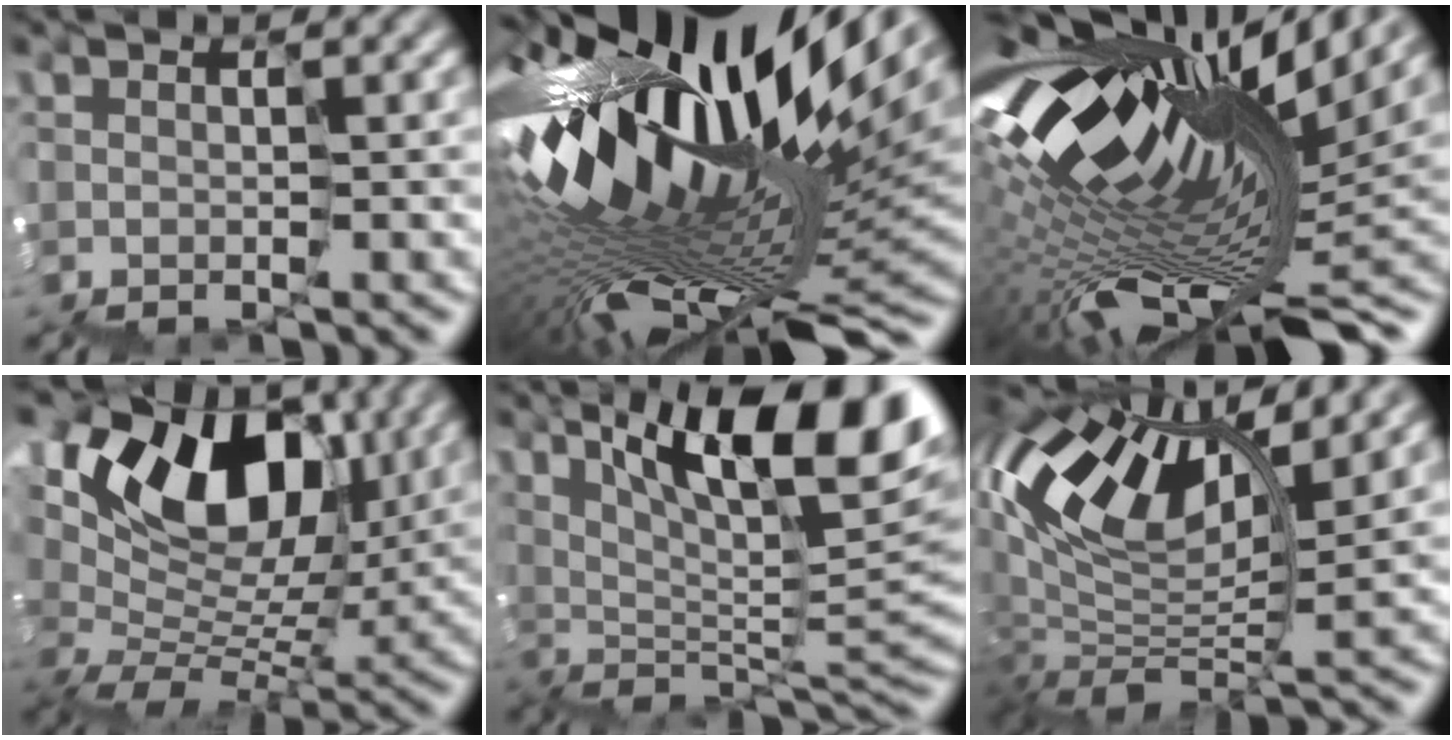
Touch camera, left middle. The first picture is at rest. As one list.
[{"total": 14.2, "force": [3.3, 4.1, 13.2], "torque": [-0.231, 0.006, 0.055]}, {"total": 13.2, "force": [2.9, 4.5, 12.1], "torque": [-0.212, 0.003, 0.063]}, {"total": 10.2, "force": [5.3, 6.3, 6.0], "torque": [-0.089, 0.019, 0.093]}, {"total": 11.6, "force": [5.8, 3.1, 9.5], "torque": [-0.134, 0.008, 0.115]}, {"total": 8.2, "force": [4.7, 3.4, 5.8], "torque": [-0.136, 0.009, 0.094]}]